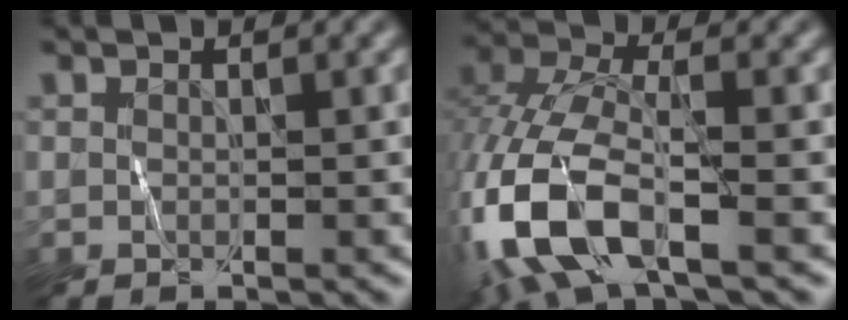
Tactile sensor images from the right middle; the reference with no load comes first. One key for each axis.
{"total": 10.7, "fx": -4.3, "fy": 4.8, "fz": 8.5, "tx": -0.203, "ty": -0.008, "tz": -0.094}